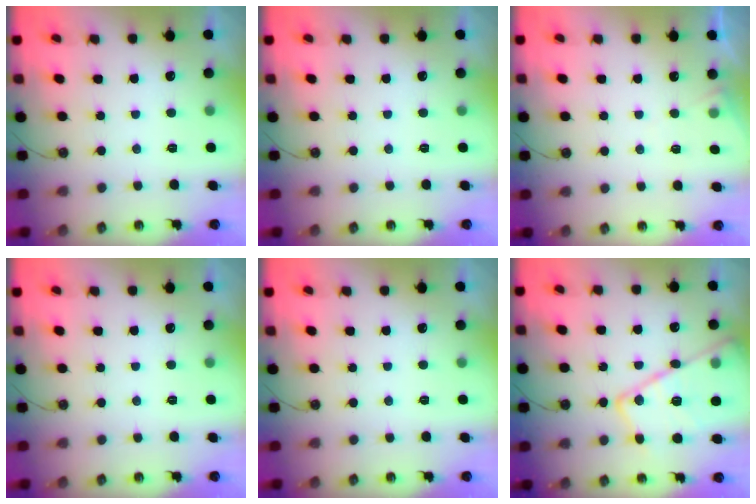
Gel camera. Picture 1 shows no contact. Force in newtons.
{"total": 0.0}
{"total": 4.9, "press": 4.8, "slide": 0.7}
{"total": 0.0}
{"total": 0.0}
{"total": 21.8, "press": 21.7, "slide": 2.1}